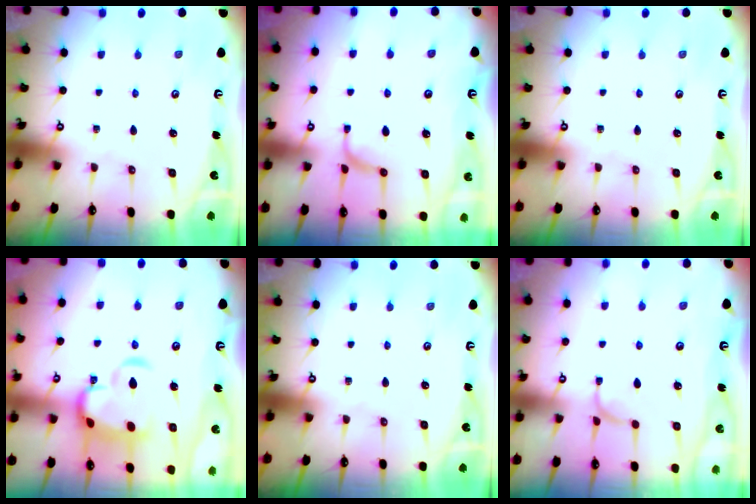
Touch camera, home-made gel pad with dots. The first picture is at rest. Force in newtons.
{"total": 0.0}
{"total": 0.0}
{"total": 7.6, "press": 7.4, "slide": 1.6}
{"total": 0.0}
{"total": 2.6, "press": 2.6, "slide": 0.5}